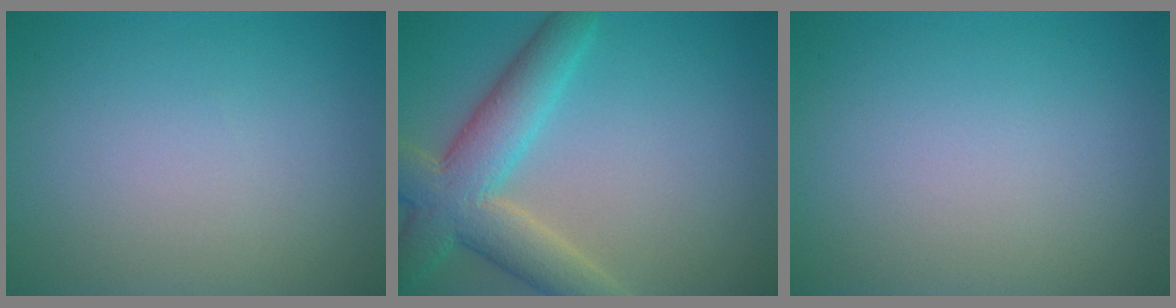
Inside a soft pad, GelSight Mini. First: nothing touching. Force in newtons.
{"total": 7.1, "press": 7.1, "slide": 0.6}
{"total": 0.0}